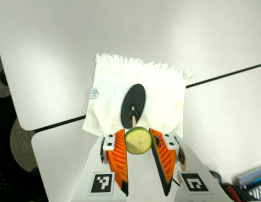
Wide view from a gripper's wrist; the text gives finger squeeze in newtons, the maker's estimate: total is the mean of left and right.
{"total": 8.6, "left": 8.2, "right": 8.9}